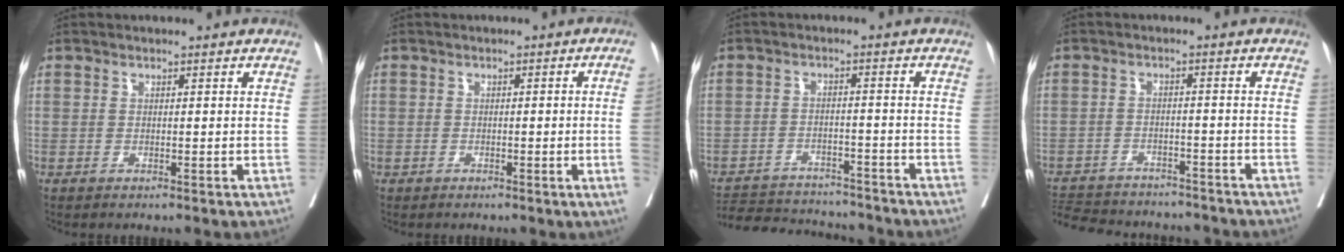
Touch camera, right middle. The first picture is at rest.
{"total": 2.8, "force": [-0.6, -0.4, 2.7], "torque": [-0.036, 0.004, -0.007]}
{"total": 13.2, "force": [-12.5, 3.1, 2.9], "torque": [-0.052, 0.009, -0.176]}
{"total": 16.0, "force": [-14.4, 5.0, 4.8], "torque": [-0.123, -0.002, -0.196]}